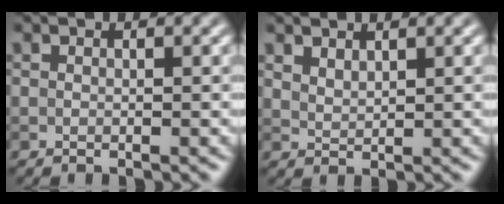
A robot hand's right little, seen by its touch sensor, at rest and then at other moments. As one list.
[{"total": 1.4, "force": [1.2, 0.4, 0.5], "torque": [-0.014, -0.001, 0.027]}]